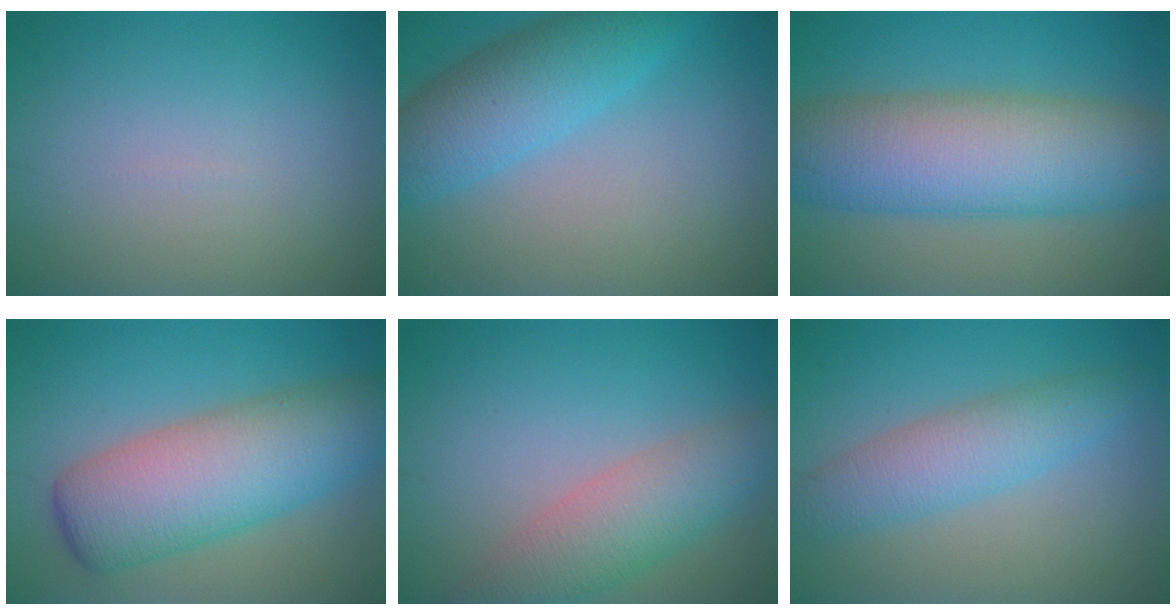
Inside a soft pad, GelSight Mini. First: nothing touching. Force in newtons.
{"total": 6.3, "press": 6.3, "slide": 0.0}
{"total": 11.2, "press": 11.2, "slide": 0.4}
{"total": 9.5, "press": 9.5, "slide": 0.2}
{"total": 5.4, "press": 5.4, "slide": 0.4}
{"total": 4.5, "press": 4.5, "slide": 0.1}